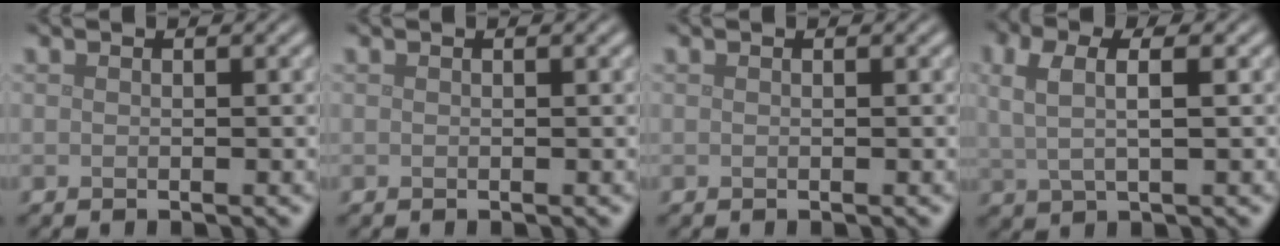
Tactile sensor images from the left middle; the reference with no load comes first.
{"total": 0.0}
{"total": 0.0}
{"total": 3.3, "force": [1.0, 1.2, 2.9], "torque": [-0.063, 0.003, 0.020]}